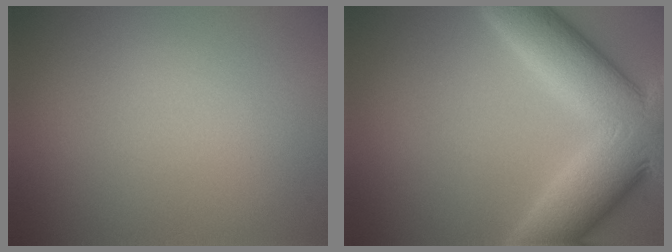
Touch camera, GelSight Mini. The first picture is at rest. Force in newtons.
{"total": 12.3, "press": 12.3, "slide": 0.8}